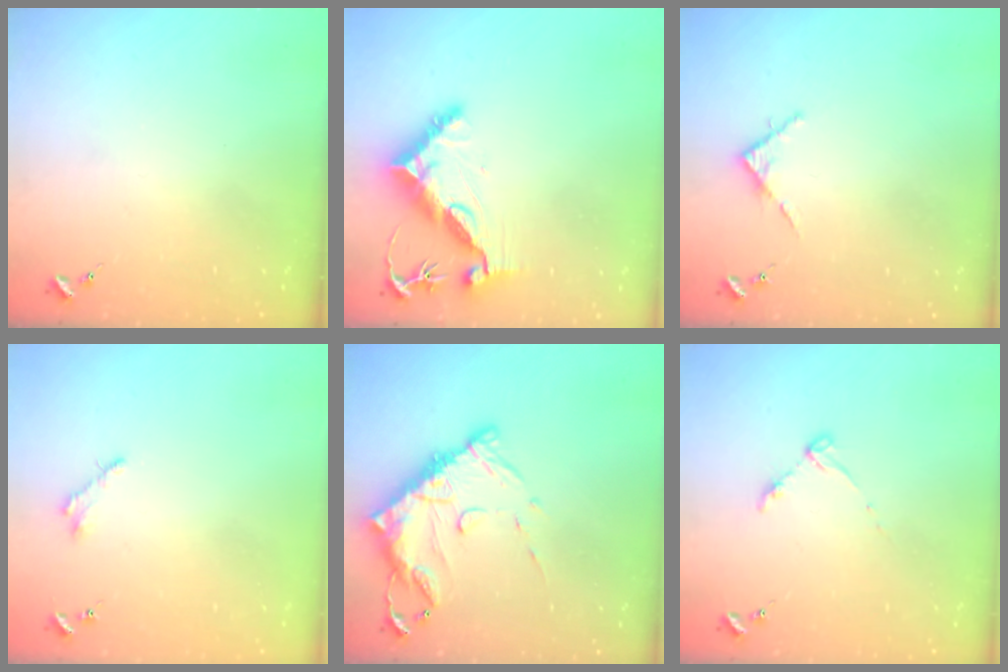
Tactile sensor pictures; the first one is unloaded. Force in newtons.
{"total": 11.3, "press": 11.2, "slide": 1.4}
{"total": 3.8, "press": 3.8, "slide": 0.3}
{"total": 2.8, "press": 2.8, "slide": 0.3}
{"total": 15.0, "press": 14.9, "slide": 1.7}
{"total": 4.6, "press": 4.5, "slide": 0.6}